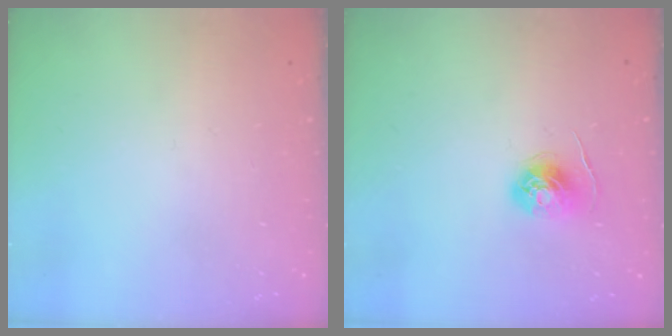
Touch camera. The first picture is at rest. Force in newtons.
{"total": 5.7, "press": 5.7, "slide": 0.5}